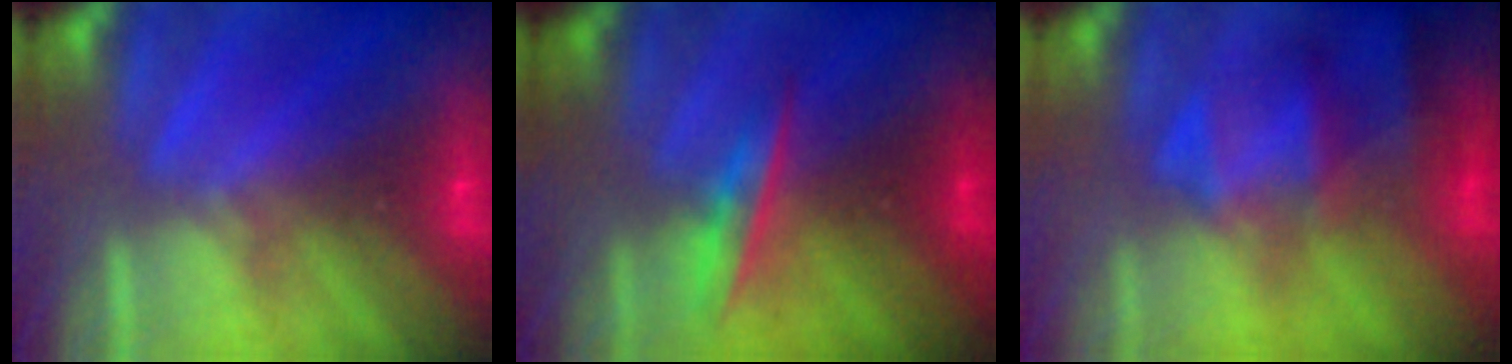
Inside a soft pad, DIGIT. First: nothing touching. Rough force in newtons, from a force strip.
{"total": 1.4}
{"total": 4.7}